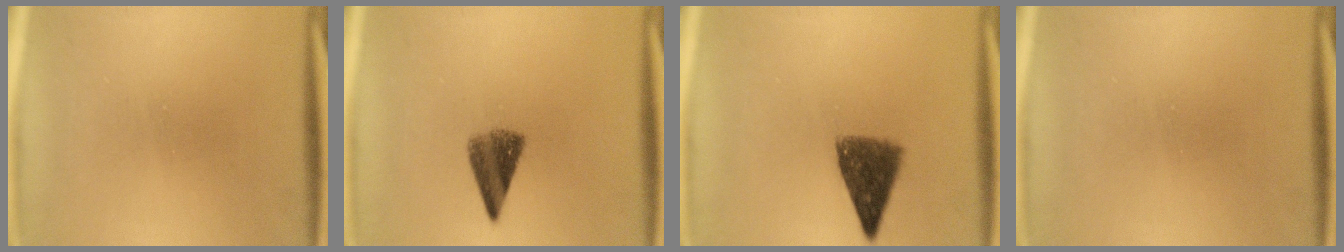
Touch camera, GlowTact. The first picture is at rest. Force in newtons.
{"total": 5.4}
{"total": 7.3}
{"total": 0.0}